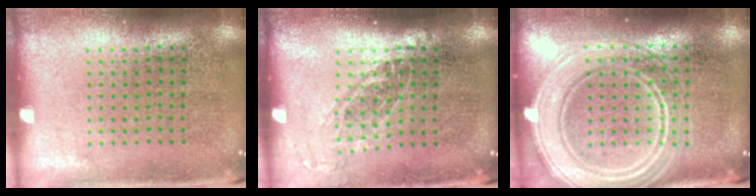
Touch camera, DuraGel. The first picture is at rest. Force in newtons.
{"total": 1.1, "press": 1.0, "slide": 0.6}
{"total": 3.5, "press": 3.5, "slide": 0.5}